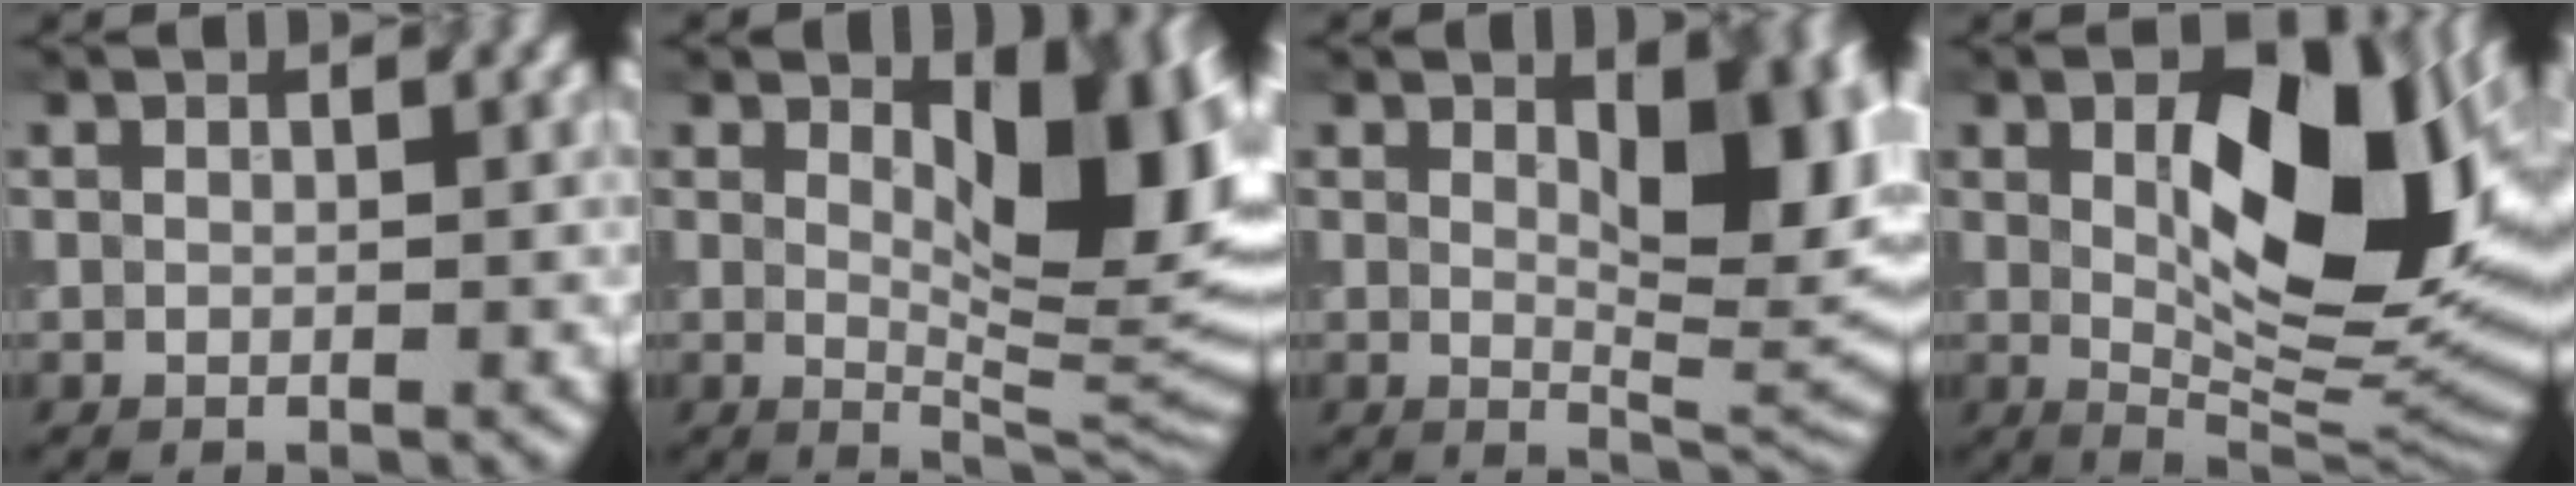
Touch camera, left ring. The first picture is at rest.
{"total": 9.4, "force": [2.7, 3.7, 8.3], "torque": [-0.108, -0.010, 0.046]}
{"total": 9.1, "force": [2.2, 3.7, 8.0], "torque": [-0.104, -0.001, 0.040]}
{"total": 13.5, "force": [2.8, 5.8, 11.9], "torque": [-0.155, 0.000, 0.046]}